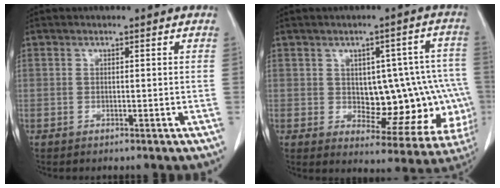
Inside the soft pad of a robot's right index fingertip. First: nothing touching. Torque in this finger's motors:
{"motor_torque": [0.31, 0.09, 0.17, 0.01]}